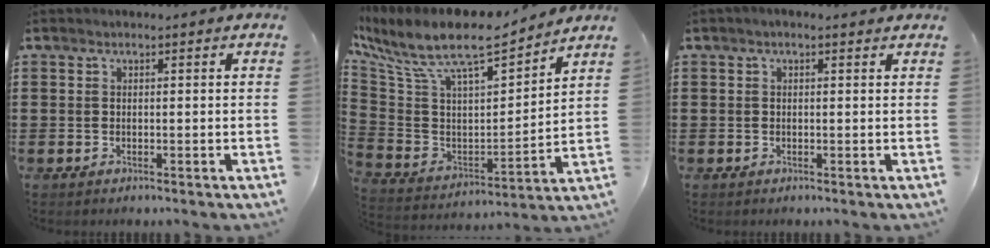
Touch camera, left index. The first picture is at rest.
{"total": 11.1, "force": [8.6, 3.0, 6.4], "torque": [-0.160, -0.053, 0.148]}
{"total": 0.8, "force": [0.1, 0.6, 0.5], "torque": [-0.012, 0.006, 0.001]}